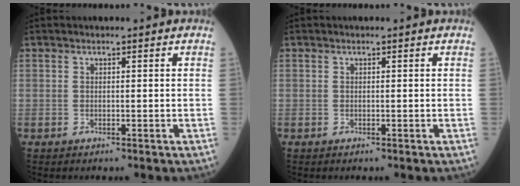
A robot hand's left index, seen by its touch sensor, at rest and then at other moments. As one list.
[{"total": 0.0}]